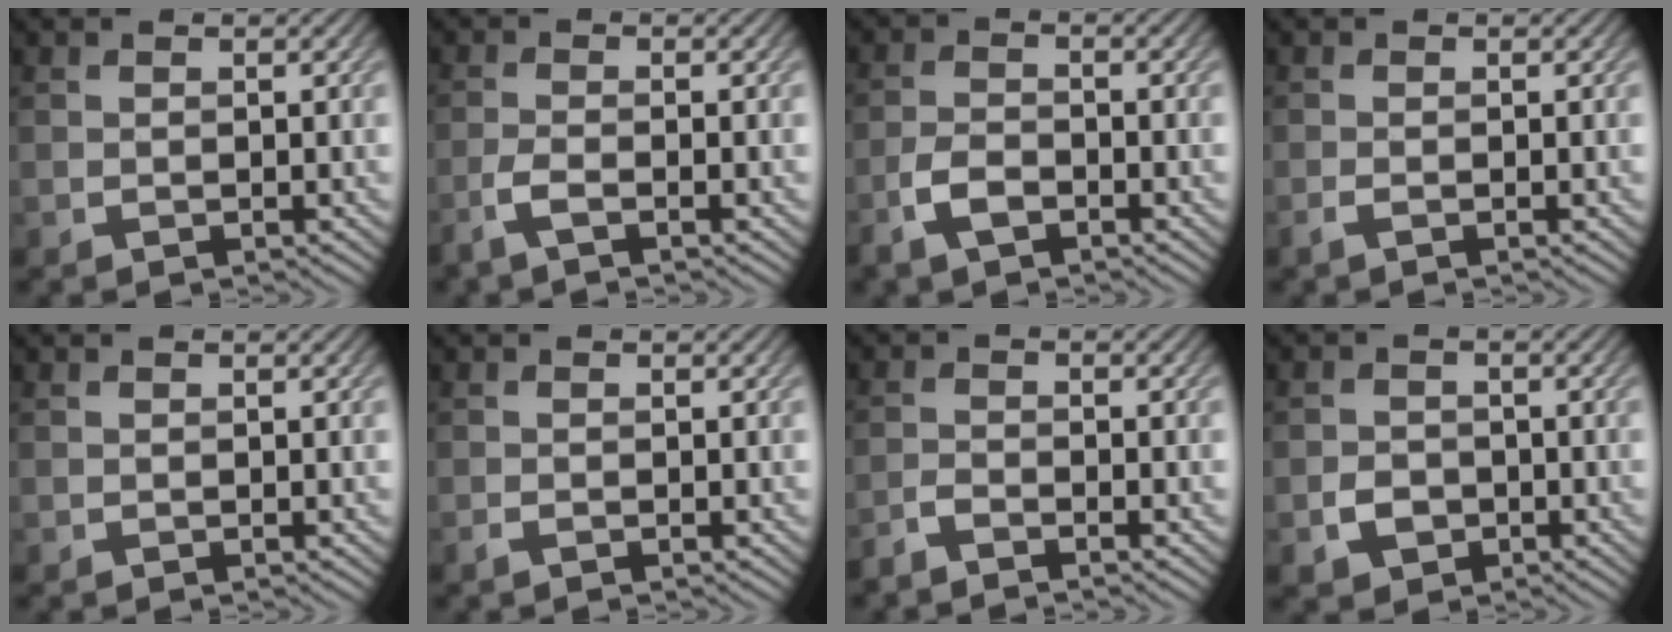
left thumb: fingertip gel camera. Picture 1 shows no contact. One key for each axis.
{"total": 2.7, "fx": -1.6, "fy": 0.5, "fz": 2.0, "tx": -0.045, "ty": 0.000, "tz": -0.044}
{"total": 3.7, "fx": -2.3, "fy": 1.6, "fz": 2.4, "tx": -0.053, "ty": -0.002, "tz": -0.053}
{"total": 1.1, "fx": -0.6, "fy": 0.2, "fz": 0.8, "tx": -0.020, "ty": 0.001, "tz": -0.015}
{"total": 0.0}
{"total": 0.7, "fx": -0.5, "fy": 0.1, "fz": 0.5, "tx": -0.012, "ty": -0.001, "tz": -0.009}
{"total": 2.3, "fx": -2.0, "fy": 0.3, "fz": 1.0, "tx": -0.022, "ty": -0.004, "tz": -0.050}
{"total": 2.8, "fx": -1.2, "fy": 2.2, "fz": 1.2, "tx": -0.019, "ty": -0.003, "tz": -0.023}